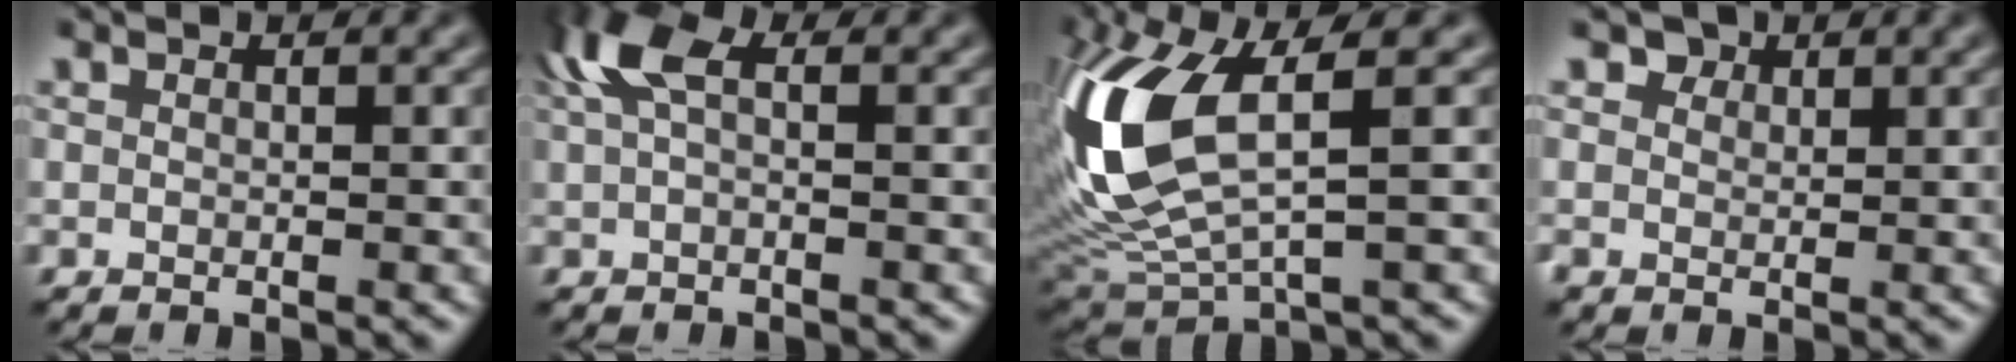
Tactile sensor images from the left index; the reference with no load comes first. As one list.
[{"total": 4.6, "force": [1.7, 2.2, 3.6], "torque": [-0.080, 0.016, 0.023]}, {"total": 10.7, "force": [2.0, 4.4, 9.5], "torque": [-0.231, -0.003, 0.040]}, {"total": 2.2, "force": [1.2, 1.8, 0.7], "torque": [-0.013, -0.003, 0.015]}]